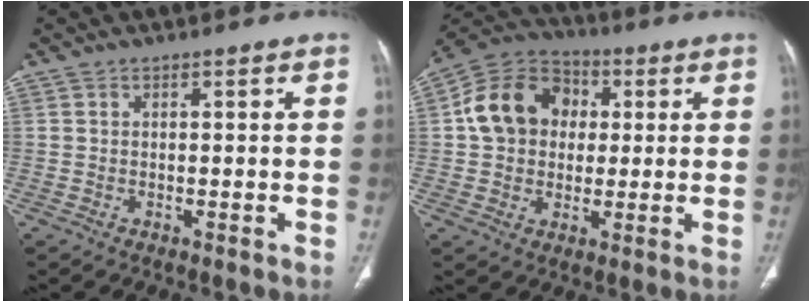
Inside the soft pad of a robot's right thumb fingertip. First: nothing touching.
{"total": 13.8, "force": [1.9, 11.3, 7.7], "torque": [-0.116, 0.020, 0.023]}